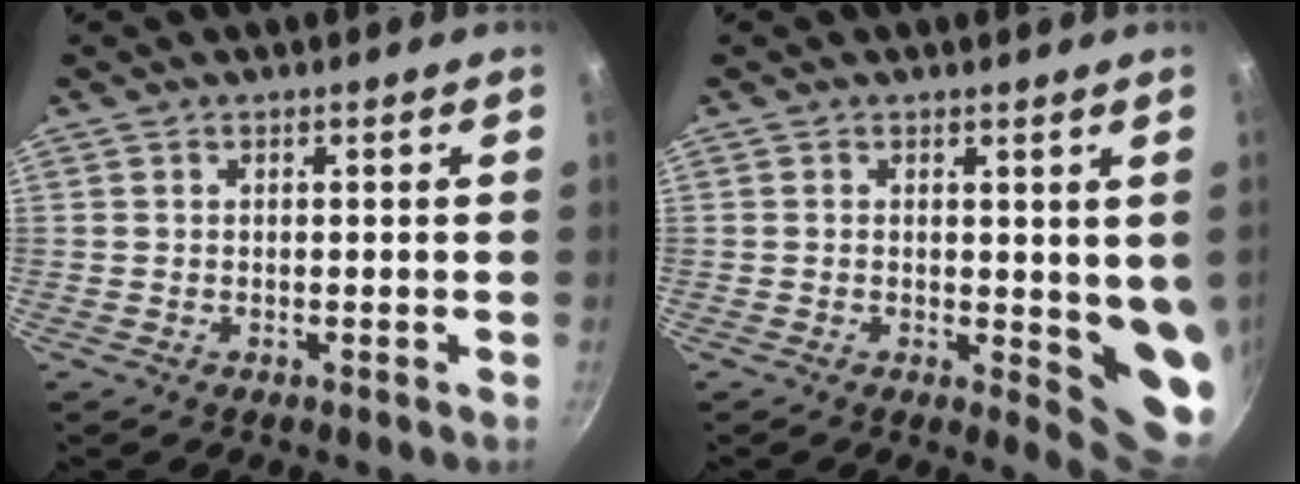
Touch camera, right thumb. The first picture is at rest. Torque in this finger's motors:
{"motor_torque": [2.39, 2.62, 2.00, -0.37, 0.08]}